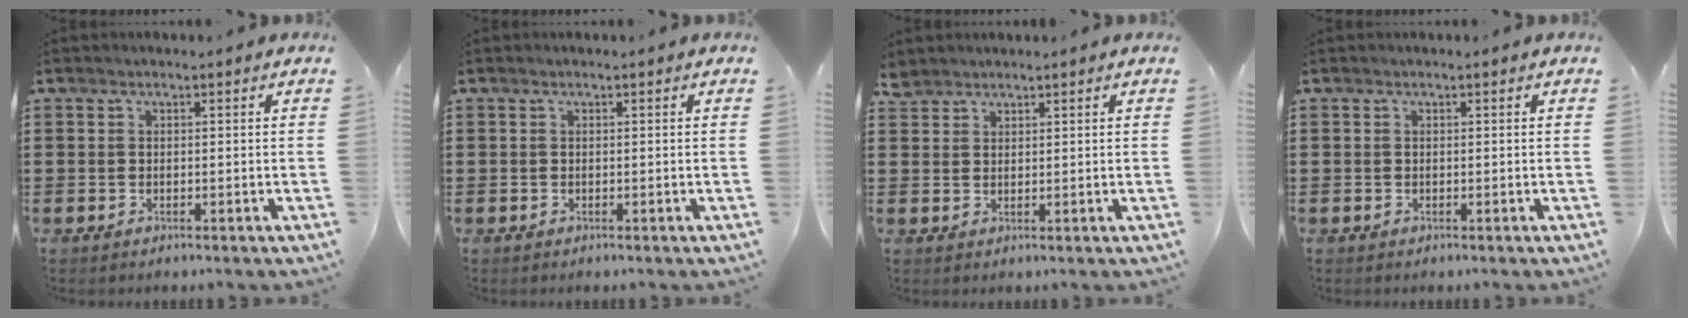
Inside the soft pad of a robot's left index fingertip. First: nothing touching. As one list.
[{"total": 0.0}, {"total": 2.2, "force": [2.0, 0.8, 0.2], "torque": [-0.010, 0.003, 0.041]}, {"total": 0.0}]